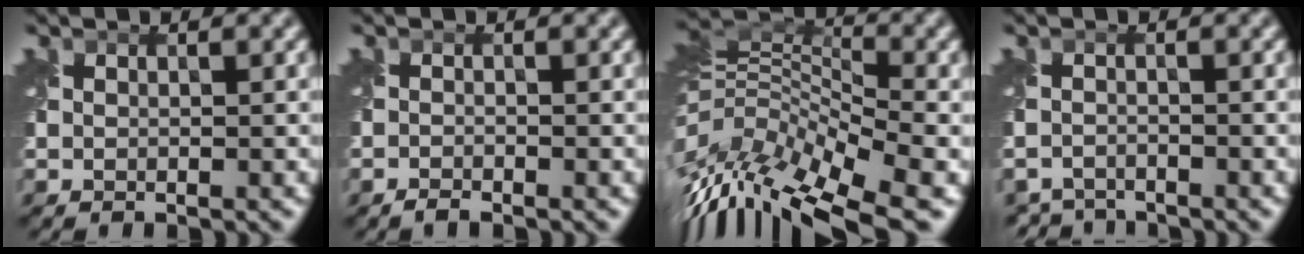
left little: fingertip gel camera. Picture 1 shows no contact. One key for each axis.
{"total": 0.0}
{"total": 10.7, "fx": -5.9, "fy": 4.7, "fz": 7.7, "tx": -0.166, "ty": 0.024, "tz": -0.110}
{"total": 3.2, "fx": -3.1, "fy": 0.7, "fz": -0.1, "tx": -0.005, "ty": -0.005, "tz": -0.054}